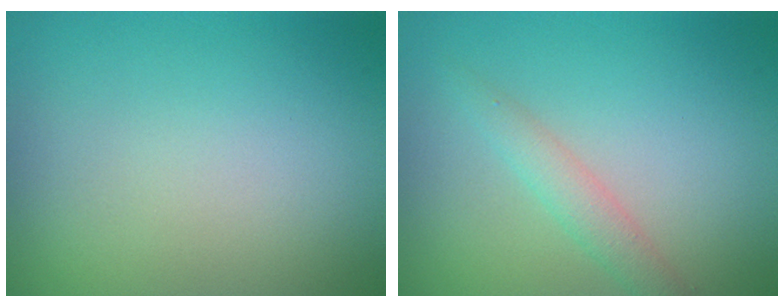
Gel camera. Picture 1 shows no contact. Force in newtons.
{"total": 1.9, "press": 1.9, "slide": 0.1}